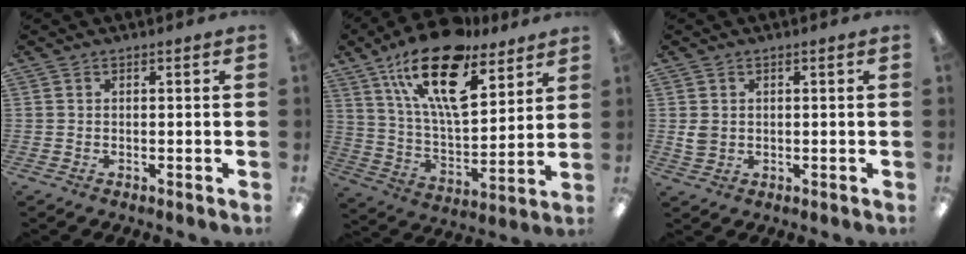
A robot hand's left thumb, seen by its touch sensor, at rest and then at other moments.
{"total": 22.5, "force": [14.1, 9.5, 14.7], "torque": [-0.250, -0.070, 0.244]}
{"total": 2.9, "force": [0.3, 2.5, 1.4], "torque": [-0.019, 0.001, 0.005]}